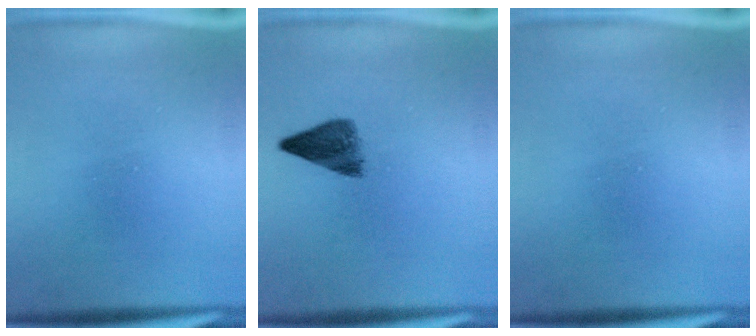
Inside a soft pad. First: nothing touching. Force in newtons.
{"total": 4.7}
{"total": 0.0}